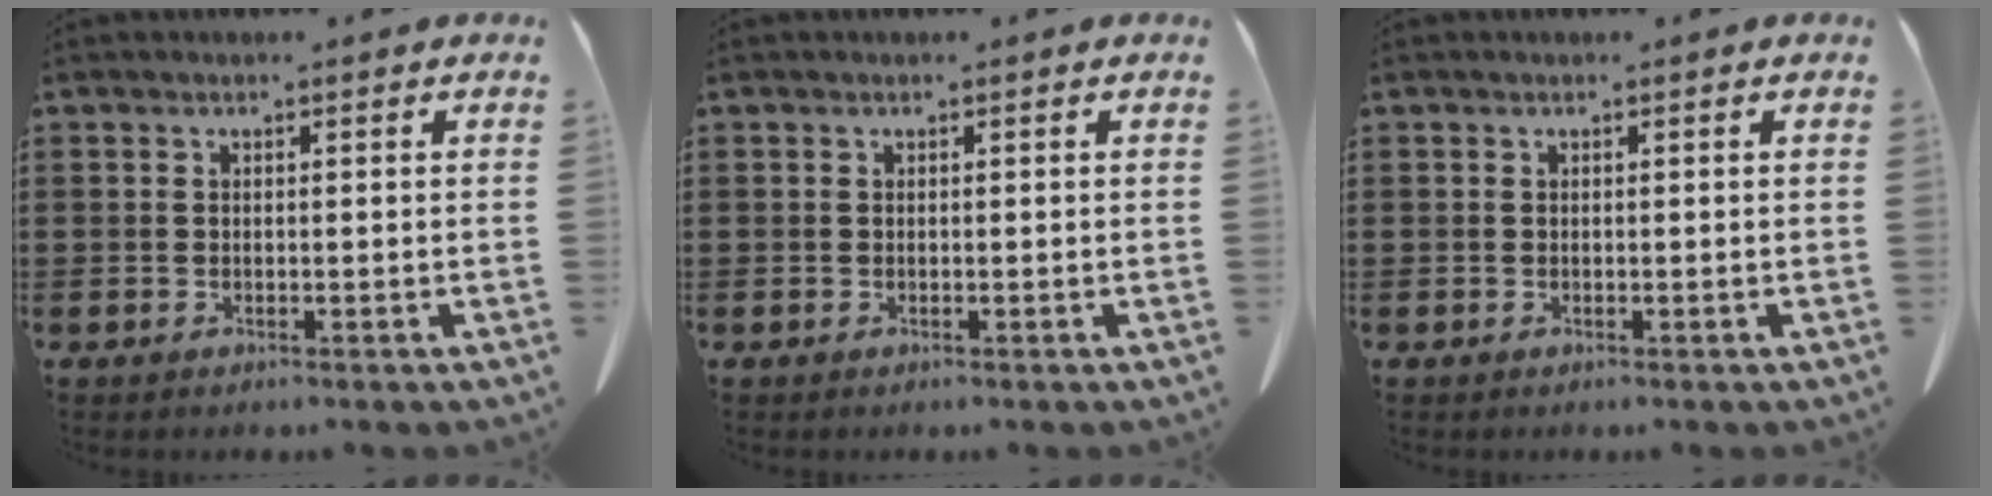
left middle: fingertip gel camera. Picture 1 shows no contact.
{"total": 0.0}
{"total": 0.0}